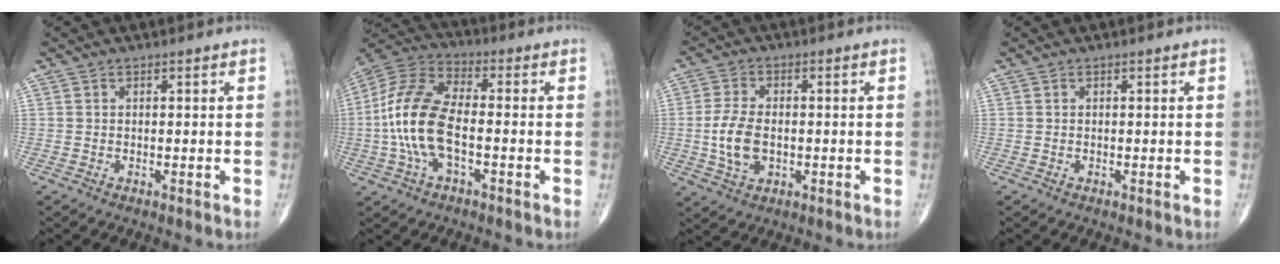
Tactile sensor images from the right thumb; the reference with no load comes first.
{"total": 14.8, "force": [-2.3, 7.2, 12.8], "torque": [-0.274, 0.036, -0.049]}
{"total": 7.3, "force": [-0.9, 4.5, 5.7], "torque": [-0.115, 0.005, -0.015]}
{"total": 0.0}